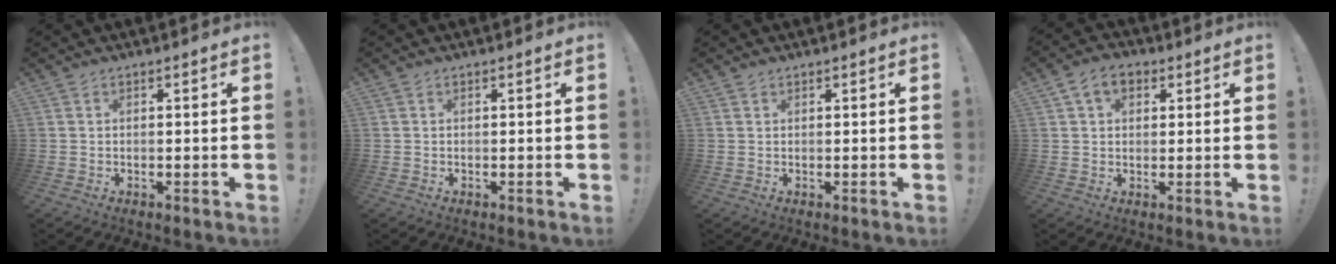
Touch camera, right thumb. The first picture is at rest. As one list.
[{"total": 0.0}, {"total": 0.6, "force": [0.5, 0.3, 0.0], "torque": [0.004, -0.002, 0.010]}, {"total": 6.9, "force": [2.8, 4.8, 4.1], "torque": [-0.069, 0.006, 0.055]}]